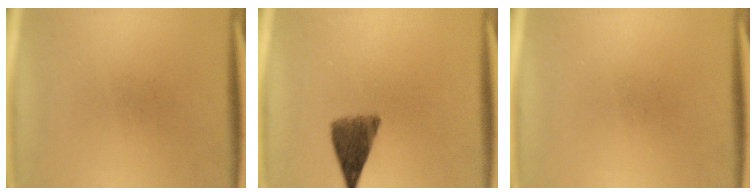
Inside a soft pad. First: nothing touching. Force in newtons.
{"total": 6.3}
{"total": 0.0}